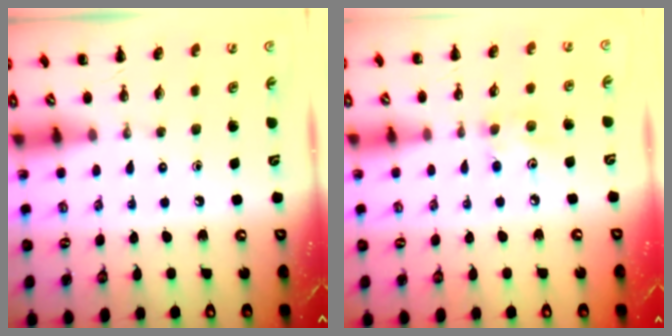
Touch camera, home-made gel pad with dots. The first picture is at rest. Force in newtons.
{"total": 3.8, "press": 3.8, "slide": 0.6}